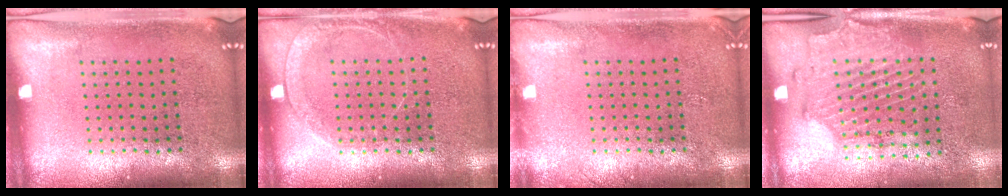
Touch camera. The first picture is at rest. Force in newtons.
{"total": 1.4, "press": 1.4, "slide": 0.1}
{"total": 0.7, "press": 0.7, "slide": 0.1}
{"total": 1.7, "press": 1.4, "slide": 0.9}